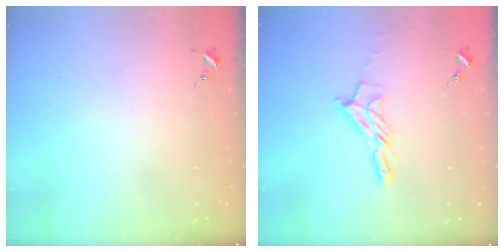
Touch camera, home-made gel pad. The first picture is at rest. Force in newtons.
{"total": 10.9, "press": 10.8, "slide": 0.8}